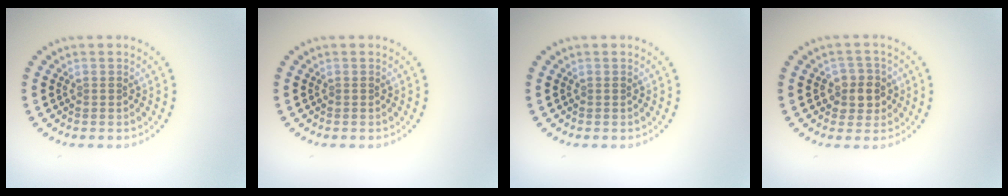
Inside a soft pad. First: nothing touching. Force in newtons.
{"total": 0.0}
{"total": 0.0}
{"total": 2.6, "press": 2.4, "slide": 1.1}